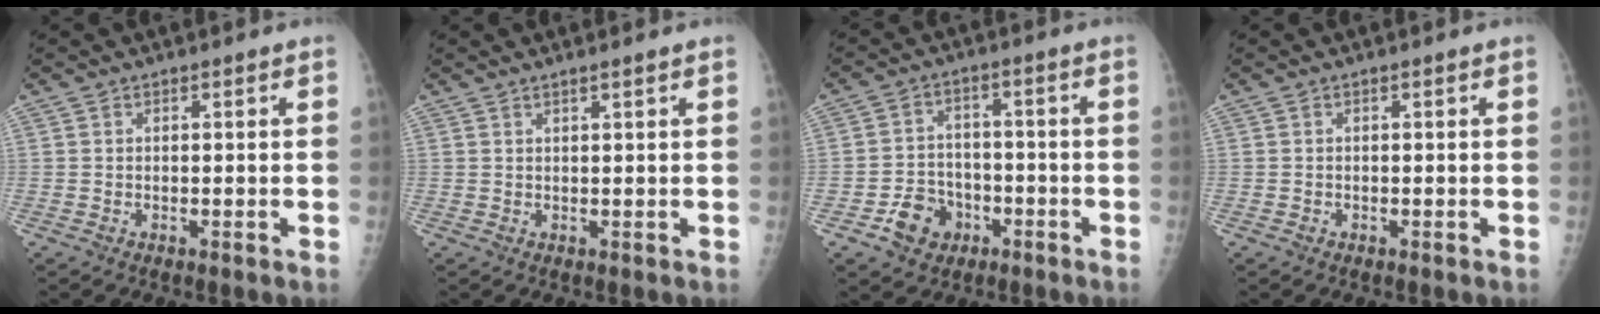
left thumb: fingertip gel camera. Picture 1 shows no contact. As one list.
[{"total": 1.2, "force": [0.9, -0.2, 0.8], "torque": [-0.014, -0.006, 0.017]}, {"total": 7.4, "force": [-3.6, 6.0, 2.6], "torque": [-0.019, 0.025, -0.056]}, {"total": 0.0}]